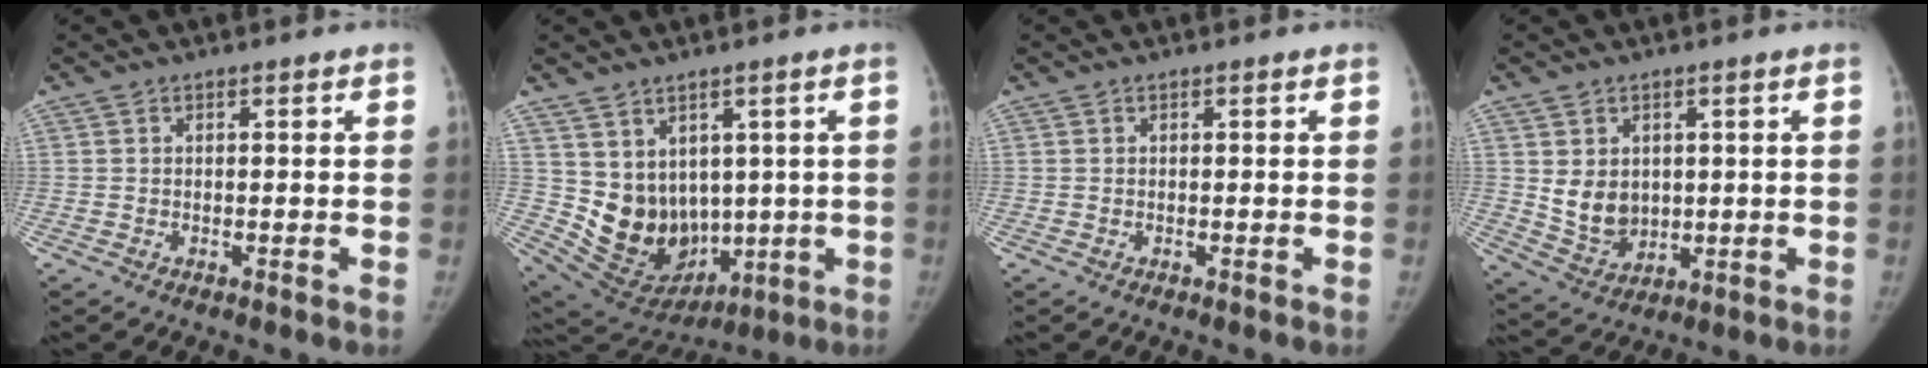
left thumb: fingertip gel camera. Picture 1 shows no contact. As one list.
[{"total": 13.3, "force": [1.8, 10.8, 7.6], "torque": [-0.098, -0.011, 0.080]}, {"total": 0.0}, {"total": 7.6, "force": [1.2, 6.0, 4.5], "torque": [-0.053, -0.020, 0.044]}]